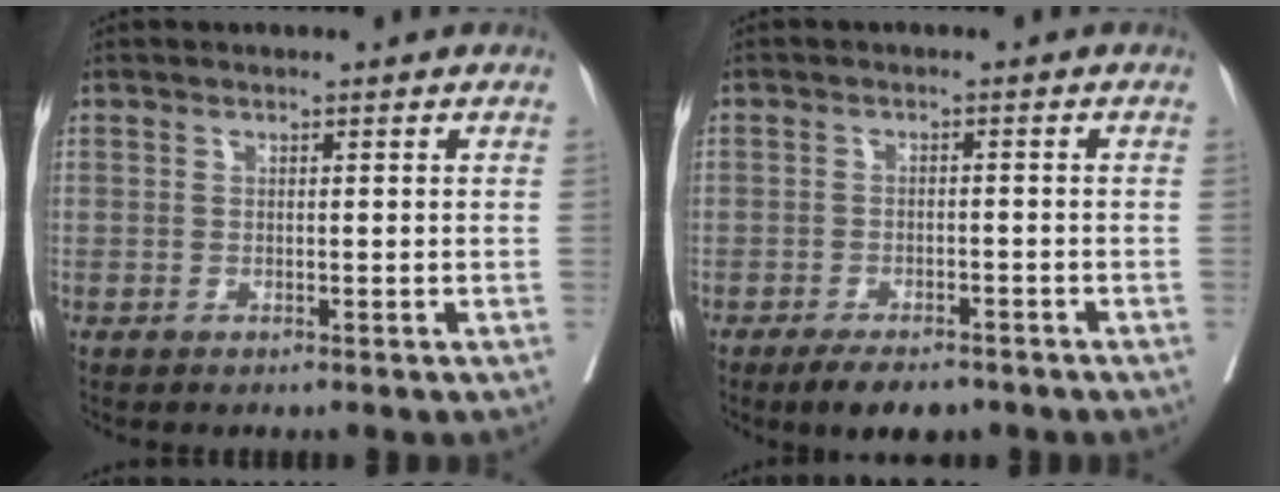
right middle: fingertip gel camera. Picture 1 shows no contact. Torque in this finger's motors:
{"motor_torque": [0.70, -0.77, 0.20, 0.02]}